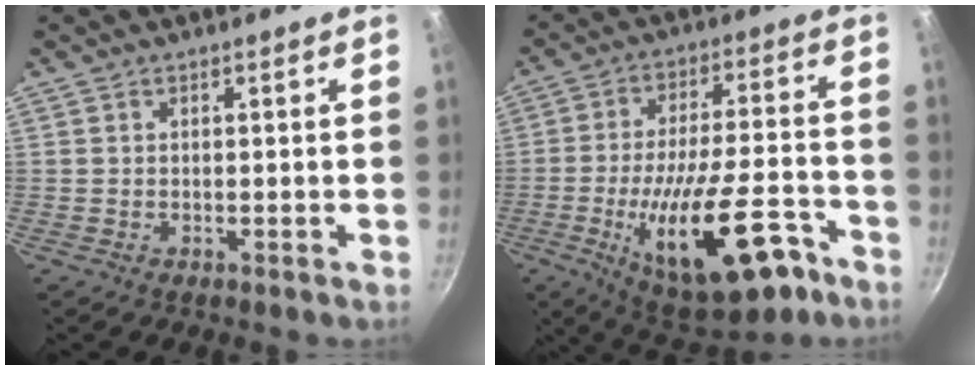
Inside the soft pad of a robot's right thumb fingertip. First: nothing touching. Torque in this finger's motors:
{"motor_torque": [-0.38, 0.62, 1.72, -1.05, 0.03]}